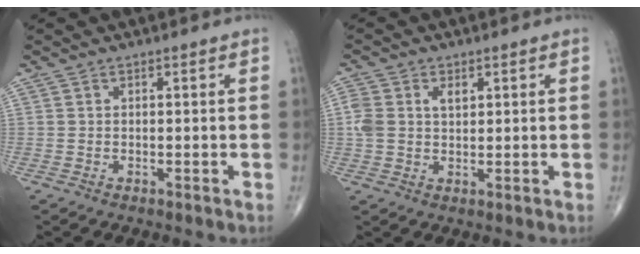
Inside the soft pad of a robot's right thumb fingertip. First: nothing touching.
{"total": 5.8, "force": [1.5, 3.8, 4.1], "torque": [-0.091, 0.010, 0.031]}